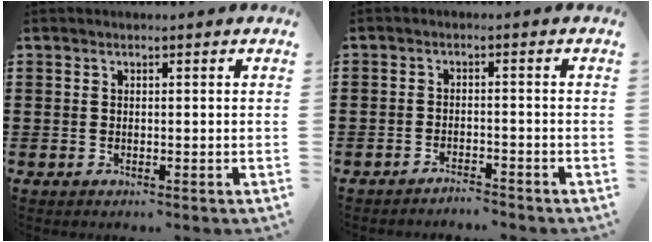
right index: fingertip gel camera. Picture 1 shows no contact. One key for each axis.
{"total": 2.0, "fx": -2.0, "fy": 0.0, "fz": -0.1, "tx": -0.005, "ty": 0.004, "tz": -0.043}